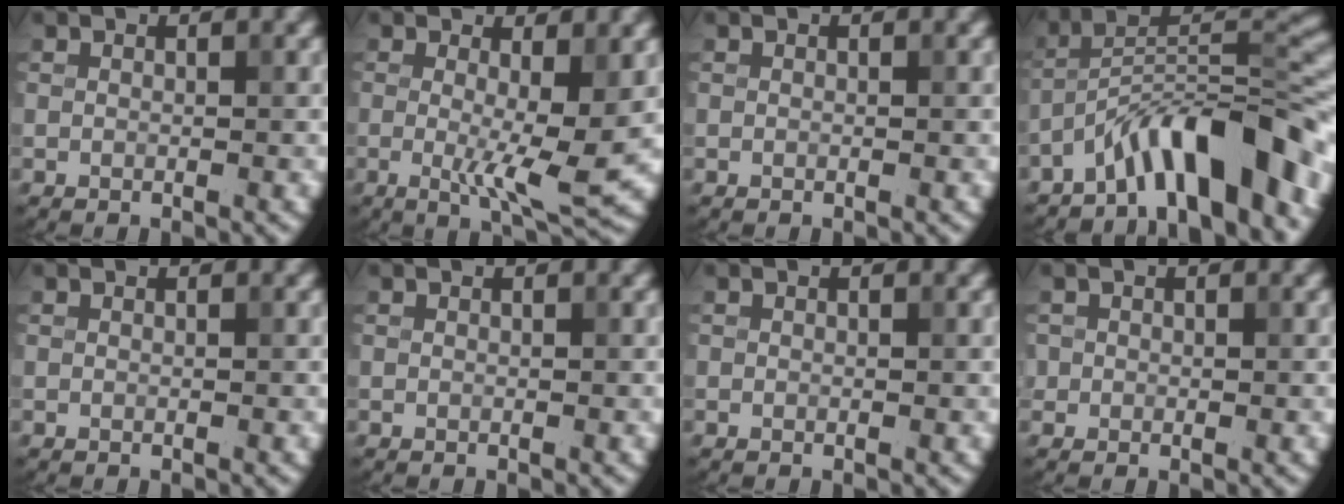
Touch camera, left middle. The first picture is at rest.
{"total": 5.5, "force": [0.0, 1.0, 5.4], "torque": [-0.083, -0.018, -0.001]}
{"total": 0.0}
{"total": 9.8, "force": [-6.6, 2.3, 6.9], "torque": [-0.096, 0.018, -0.118]}
{"total": 0.0}
{"total": 0.0}
{"total": 0.0}
{"total": 0.8, "force": [0.0, 0.8, 0.1], "torque": [0.005, -0.002, -0.003]}